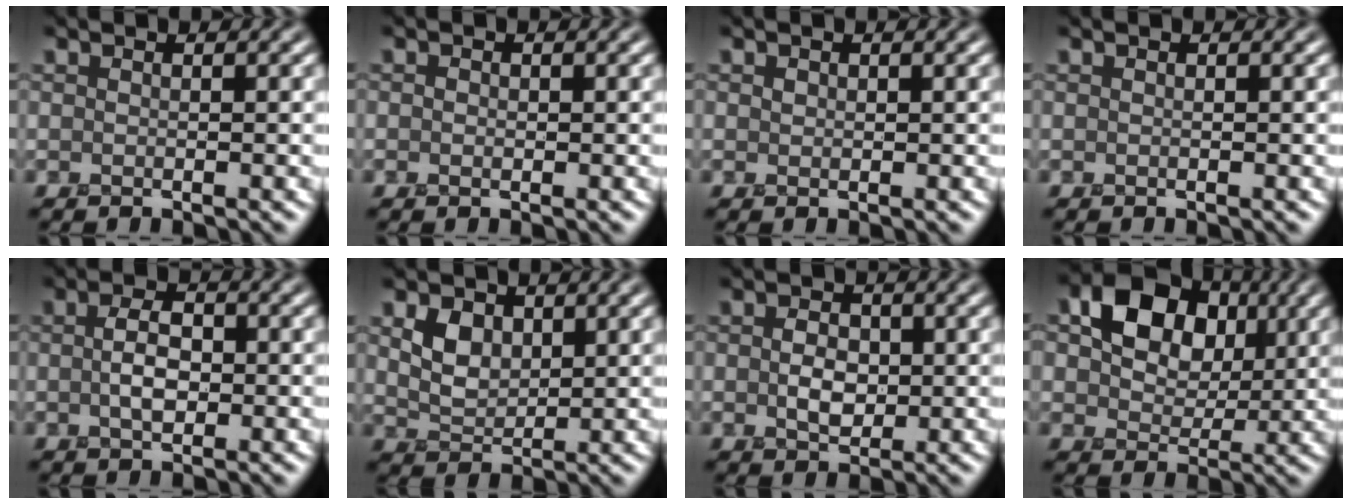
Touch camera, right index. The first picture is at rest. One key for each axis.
{"total": 0.5, "fx": 0.0, "fy": 0.5, "fz": 0.2, "tx": -0.003, "ty": -0.003, "tz": -0.003}
{"total": 0.5, "fx": 0.2, "fy": 0.5, "fz": 0.2, "tx": -0.003, "ty": -0.003, "tz": 0.004}
{"total": 0.0}
{"total": 2.9, "fx": -0.3, "fy": 1.7, "fz": 2.3, "tx": -0.049, "ty": 0.000, "tz": -0.010}
{"total": 2.7, "fx": 0.7, "fy": 2.0, "fz": 1.7, "tx": -0.034, "ty": -0.008, "tz": 0.014}
{"total": 2.5, "fx": -0.3, "fy": 1.8, "fz": 1.6, "tx": -0.033, "ty": -0.007, "tz": -0.008}
{"total": 8.5, "fx": 2.2, "fy": 6.5, "fz": 5.0, "tx": -0.100, "ty": -0.002, "tz": 0.026}